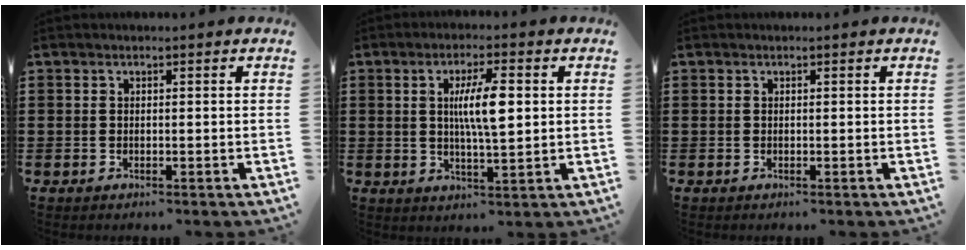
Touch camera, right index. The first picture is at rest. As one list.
[{"total": 7.3, "force": [1.3, 1.7, 7.1], "torque": [-0.142, 0.004, 0.016]}, {"total": 0.0}]